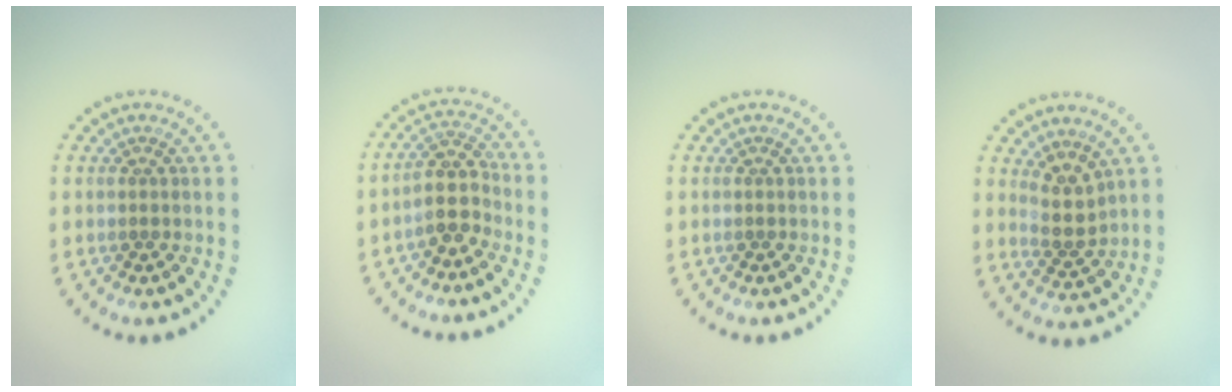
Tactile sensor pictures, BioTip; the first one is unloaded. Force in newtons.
{"total": 3.0, "press": 2.6, "slide": 1.6}
{"total": 0.0}
{"total": 2.6, "press": 2.0, "slide": 1.7}